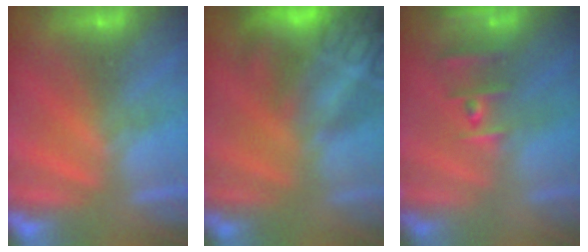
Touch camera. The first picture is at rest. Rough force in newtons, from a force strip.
{"total": 7.7}
{"total": 2.4}